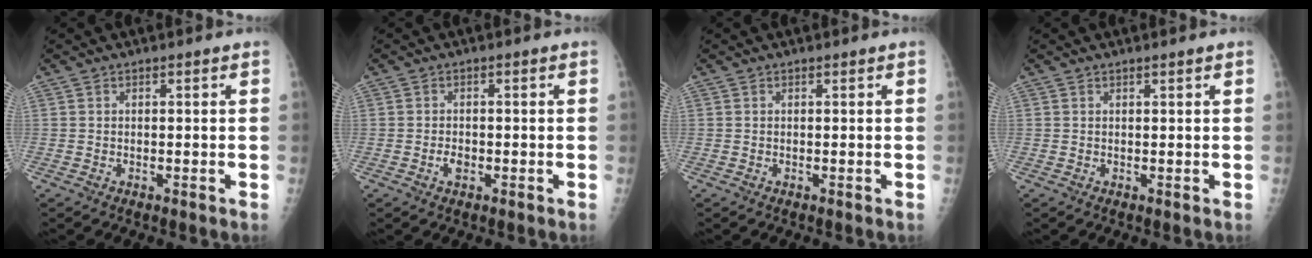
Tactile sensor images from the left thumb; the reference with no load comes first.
{"total": 2.0, "force": [-0.8, 1.2, 1.3], "torque": [-0.020, 0.004, -0.014]}
{"total": 0.0}
{"total": 0.5, "force": [0.4, 0.0, 0.4], "torque": [-0.008, -0.001, 0.007]}